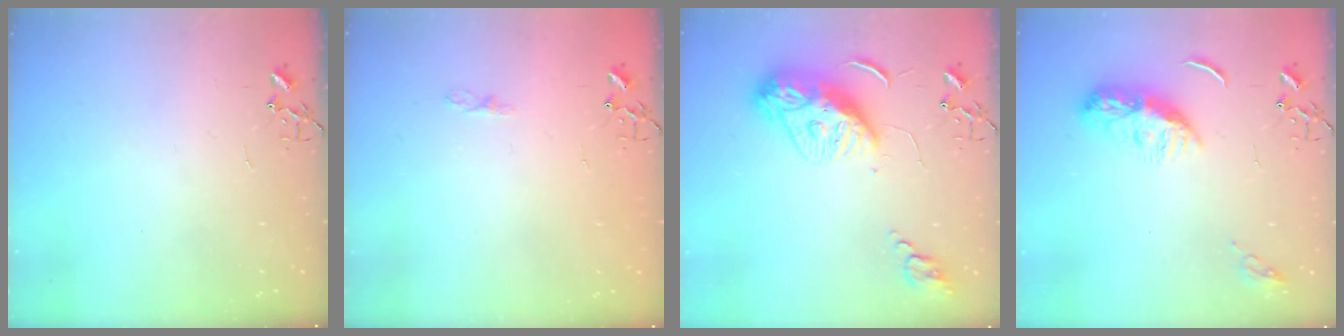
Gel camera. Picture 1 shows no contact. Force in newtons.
{"total": 4.0, "press": 4.0, "slide": 0.6}
{"total": 12.5, "press": 12.4, "slide": 1.1}
{"total": 11.2, "press": 11.2, "slide": 0.1}